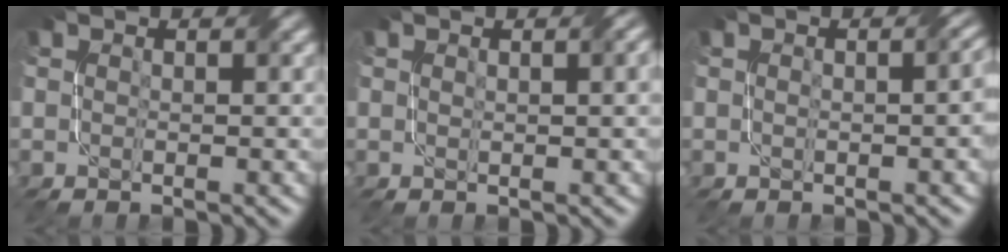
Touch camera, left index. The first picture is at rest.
{"total": 1.9, "force": [0.7, 0.5, 1.7], "torque": [-0.017, 0.004, 0.010]}
{"total": 3.2, "force": [0.0, 1.4, 2.9], "torque": [-0.025, 0.013, 0.002]}